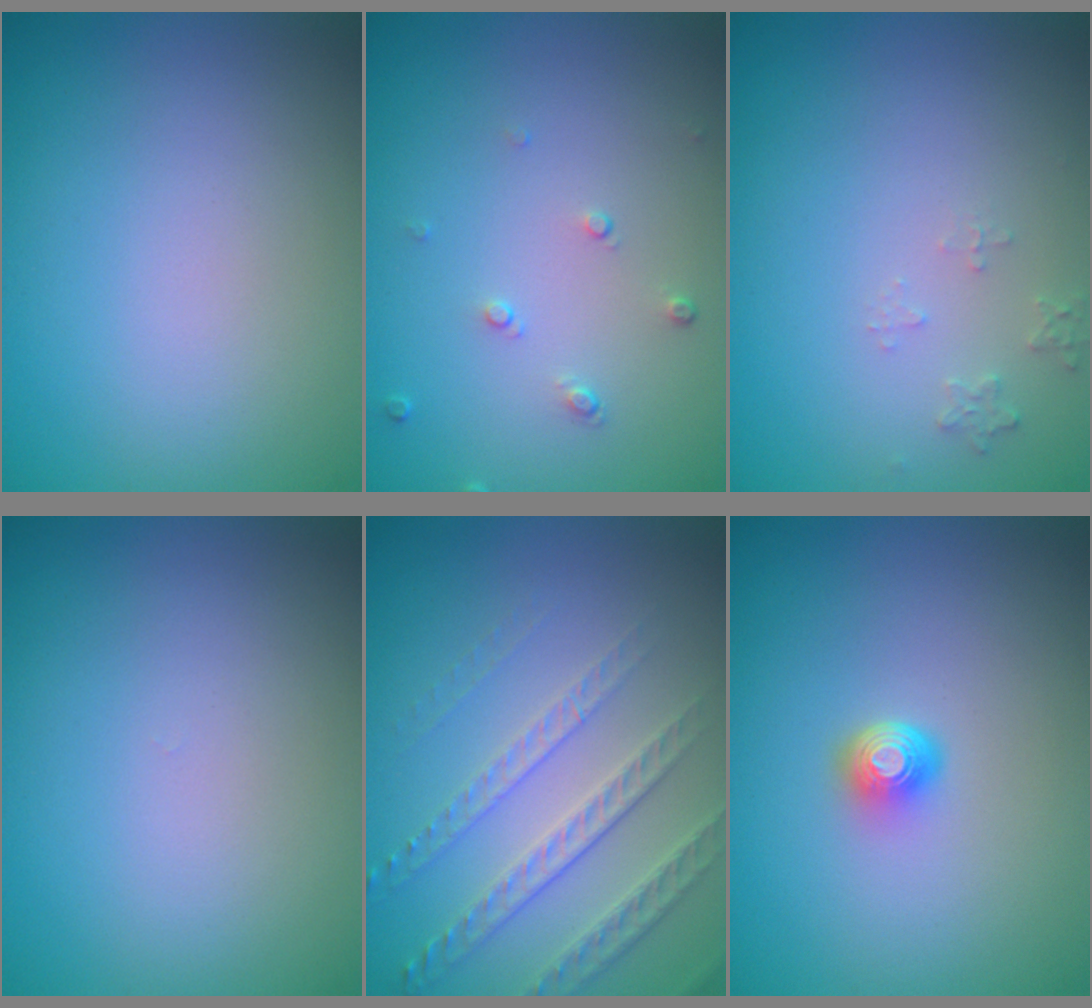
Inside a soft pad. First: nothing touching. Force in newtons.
{"total": 0.9, "press": 0.6, "slide": 0.7}
{"total": 1.1, "press": 1.1, "slide": 0.2}
{"total": 0.0}
{"total": 3.7, "press": 3.1, "slide": 1.9}
{"total": 2.0, "press": 1.3, "slide": 1.5}